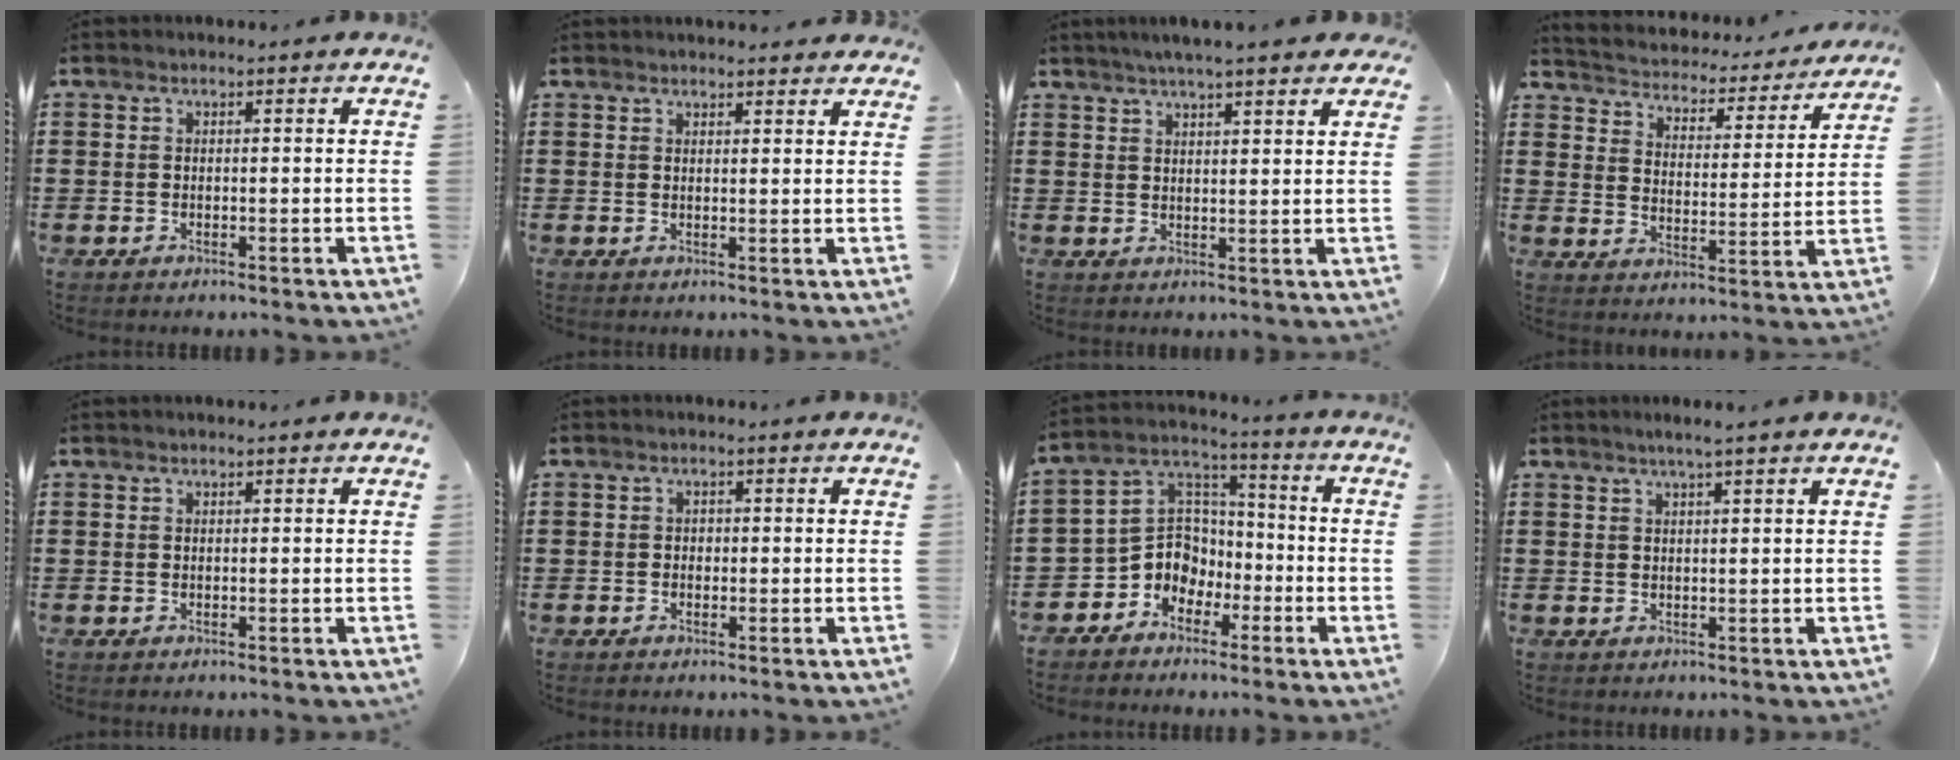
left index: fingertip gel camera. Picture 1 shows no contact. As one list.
[{"total": 1.8, "force": [1.8, 0.2, 0.0], "torque": [-0.006, 0.002, 0.035]}, {"total": 3.6, "force": [3.2, -0.1, 1.7], "torque": [-0.043, 0.001, 0.056]}, {"total": 2.6, "force": [2.6, 0.4, -0.2], "torque": [-0.018, -0.031, 0.033]}, {"total": 0.0}, {"total": 0.7, "force": [-0.2, 0.6, 0.2], "torque": [-0.007, 0.002, -0.005]}, {"total": 7.1, "force": [-3.7, 5.9, 1.4], "torque": [-0.057, 0.007, -0.079]}, {"total": 1.7, "force": [1.3, -0.4, 1.0], "torque": [-0.020, 0.000, 0.023]}]